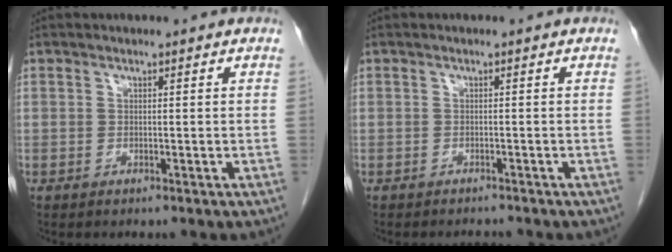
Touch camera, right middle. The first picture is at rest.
{"total": 1.4, "force": [-1.4, 0.2, 0.0], "torque": [-0.003, -0.005, -0.018]}